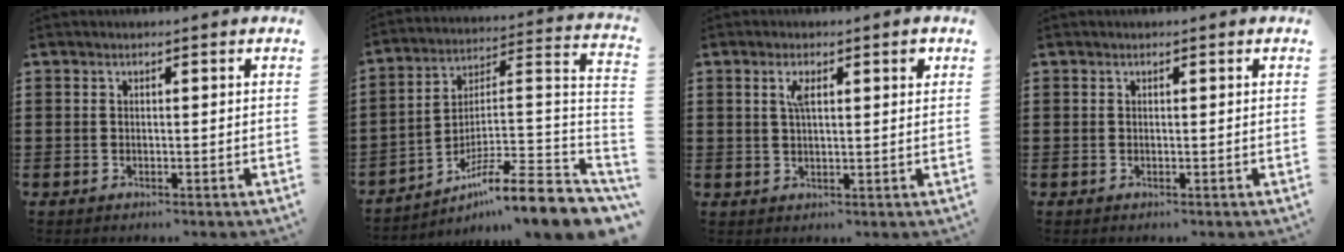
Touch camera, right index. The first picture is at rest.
{"total": 9.9, "force": [-7.2, 1.1, 6.6], "torque": [-0.105, -0.002, -0.143]}
{"total": 3.4, "force": [1.4, 1.0, 3.0], "torque": [-0.046, 0.001, 0.017]}
{"total": 0.0}